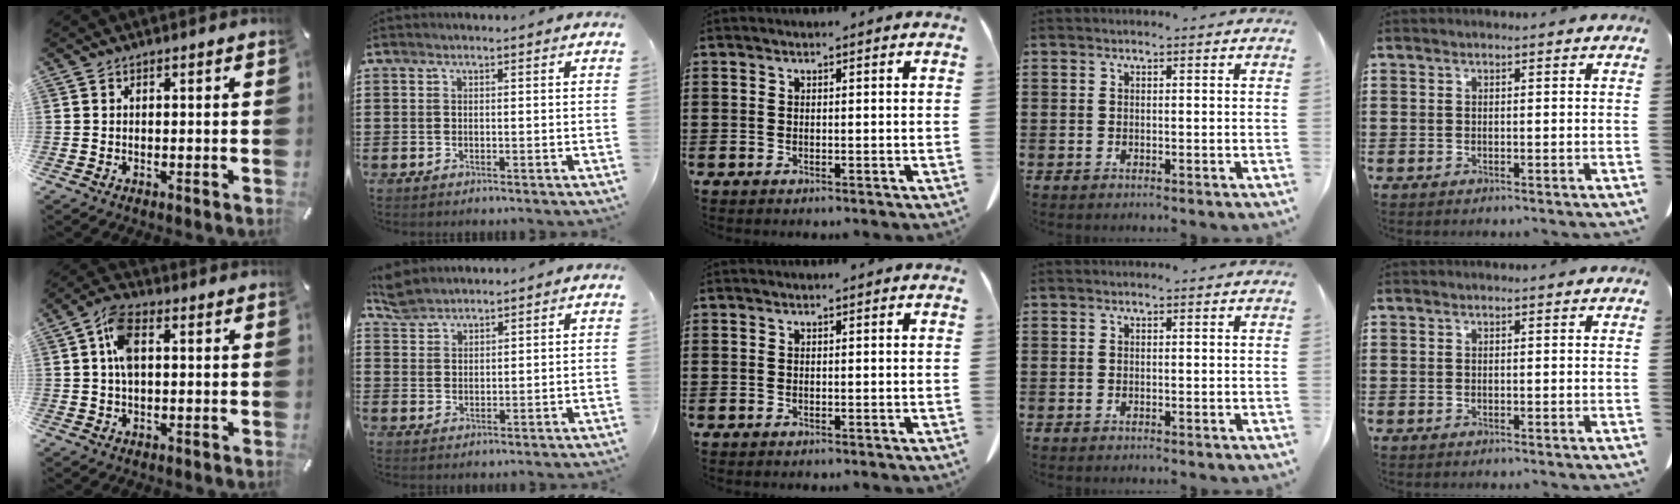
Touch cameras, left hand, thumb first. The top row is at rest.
{"thumb": {"total": 6.9, "force": [1.3, 4.0, 5.5], "torque": [-0.117, 0.005, 0.018]}, "index": {"total": 3.1, "force": [2.9, 0.9, 0.6], "torque": [-0.020, -0.003, 0.057]}}